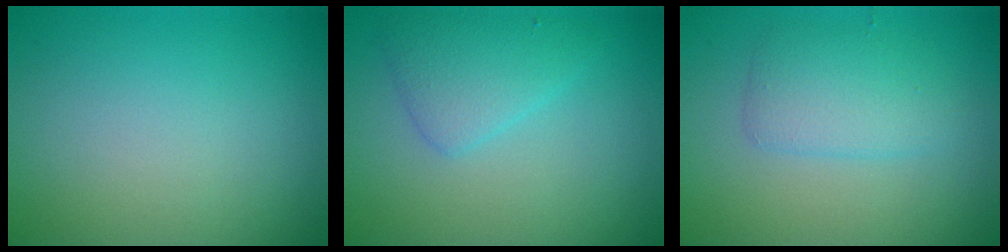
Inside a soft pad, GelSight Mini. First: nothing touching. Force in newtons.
{"total": 3.0, "press": 3.0, "slide": 0.1}
{"total": 2.9, "press": 2.9, "slide": 0.2}